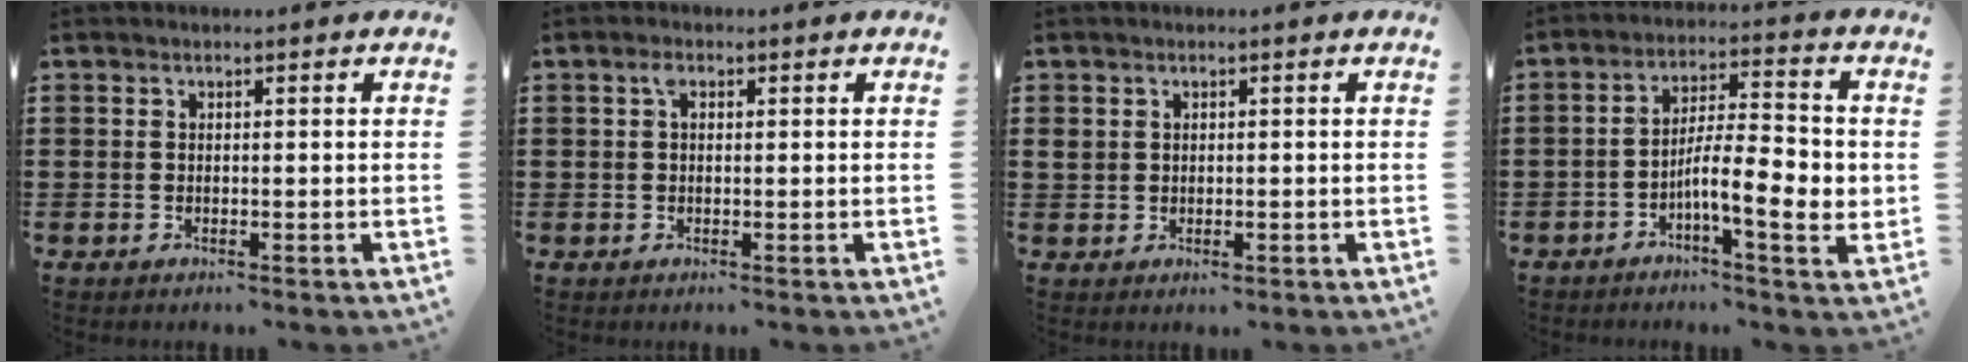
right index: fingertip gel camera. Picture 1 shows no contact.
{"total": 1.4, "force": [0.4, 0.7, 1.2], "torque": [-0.026, 0.006, 0.007]}
{"total": 1.2, "force": [0.6, 1.0, 0.3], "torque": [-0.009, 0.005, 0.011]}
{"total": 8.7, "force": [-2.2, 2.3, 8.1], "torque": [-0.145, -0.002, -0.039]}